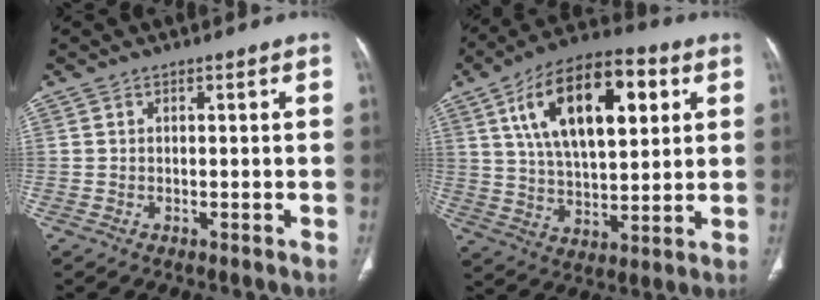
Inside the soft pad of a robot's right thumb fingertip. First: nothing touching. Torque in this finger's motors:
{"motor_torque": [-0.83, 2.05, 1.63, 1.14, 0.19]}